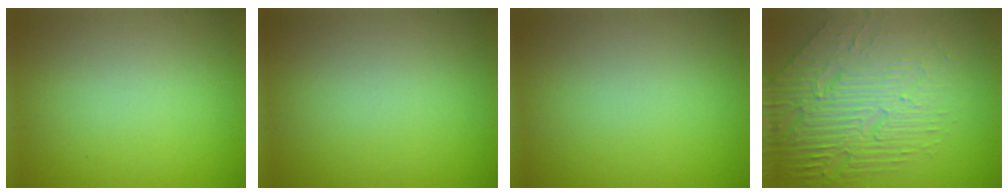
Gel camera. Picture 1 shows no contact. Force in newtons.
{"total": 0.0}
{"total": 0.0}
{"total": 8.1, "press": 5.5, "slide": 5.9}